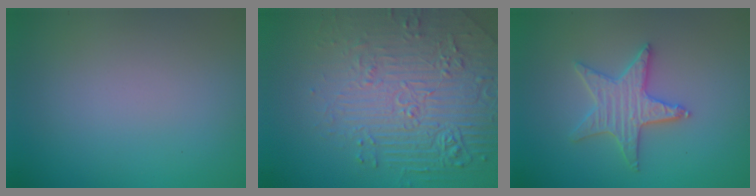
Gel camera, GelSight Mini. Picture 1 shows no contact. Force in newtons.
{"total": 6.9, "press": 5.6, "slide": 4.0}
{"total": 3.4, "press": 3.2, "slide": 1.0}